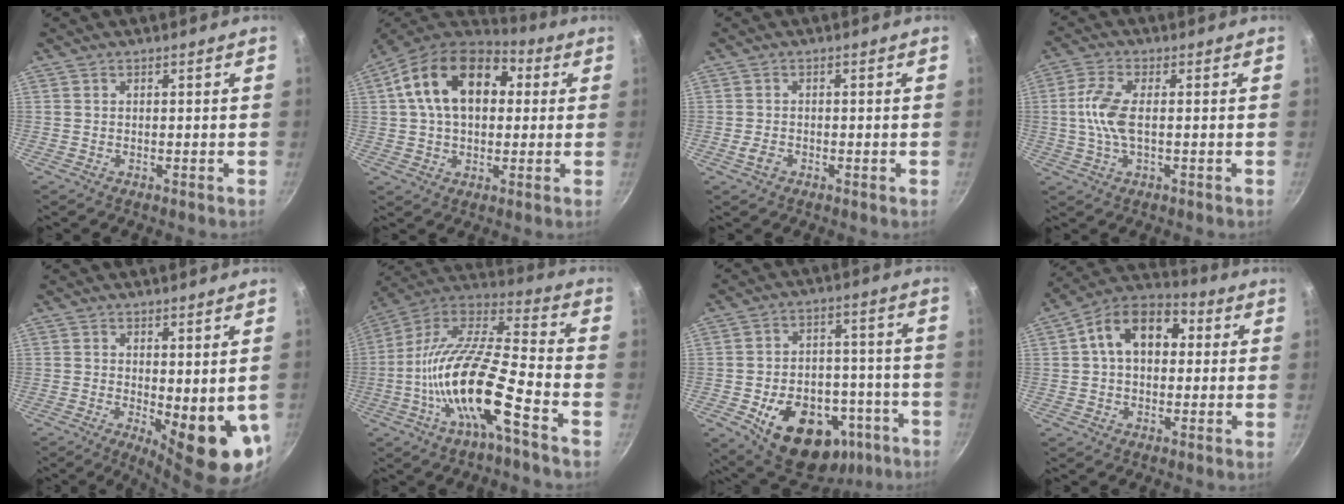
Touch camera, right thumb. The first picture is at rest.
{"total": 19.1, "force": [4.3, 12.5, 13.8], "torque": [-0.208, 0.024, 0.053]}
{"total": 2.0, "force": [-0.9, 1.3, 1.2], "torque": [-0.025, 0.005, -0.019]}
{"total": 7.6, "force": [0.0, 3.2, 6.9], "torque": [-0.154, 0.009, -0.006]}
{"total": 11.1, "force": [-0.7, 3.8, 10.4], "torque": [-0.115, -0.015, 0.003]}
{"total": 19.7, "force": [-7.8, 5.3, 17.3], "torque": [-0.313, 0.052, -0.164]}
{"total": 22.3, "force": [-10.1, 14.6, 13.5], "torque": [-0.161, 0.048, -0.127]}
{"total": 13.7, "force": [2.5, 9.2, 9.8], "torque": [-0.122, 0.032, 0.018]}